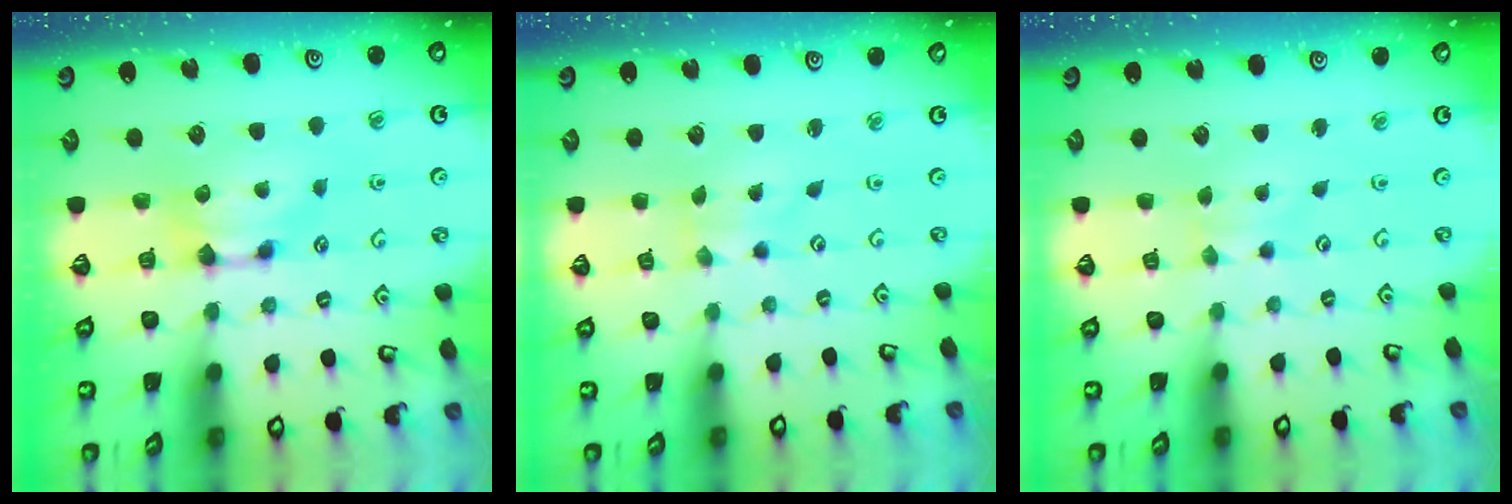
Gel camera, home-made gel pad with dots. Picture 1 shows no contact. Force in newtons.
{"total": 3.4, "press": 3.4, "slide": 0.7}
{"total": 2.1, "press": 1.6, "slide": 1.4}